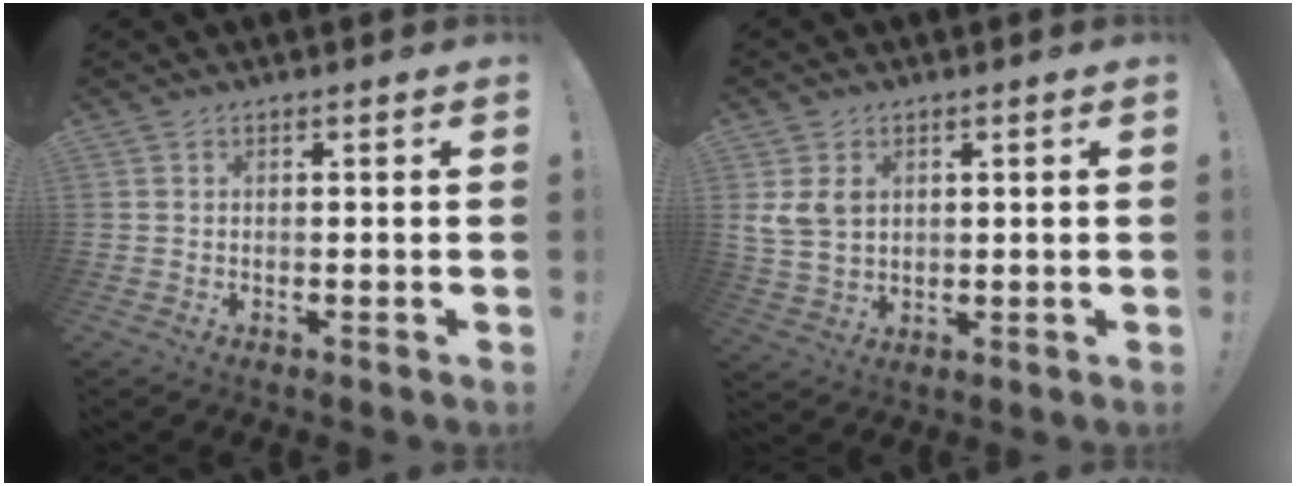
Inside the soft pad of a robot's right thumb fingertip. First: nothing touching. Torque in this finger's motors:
{"motor_torque": [0.09, 0.09, 0.12, 0.10, 0.00]}